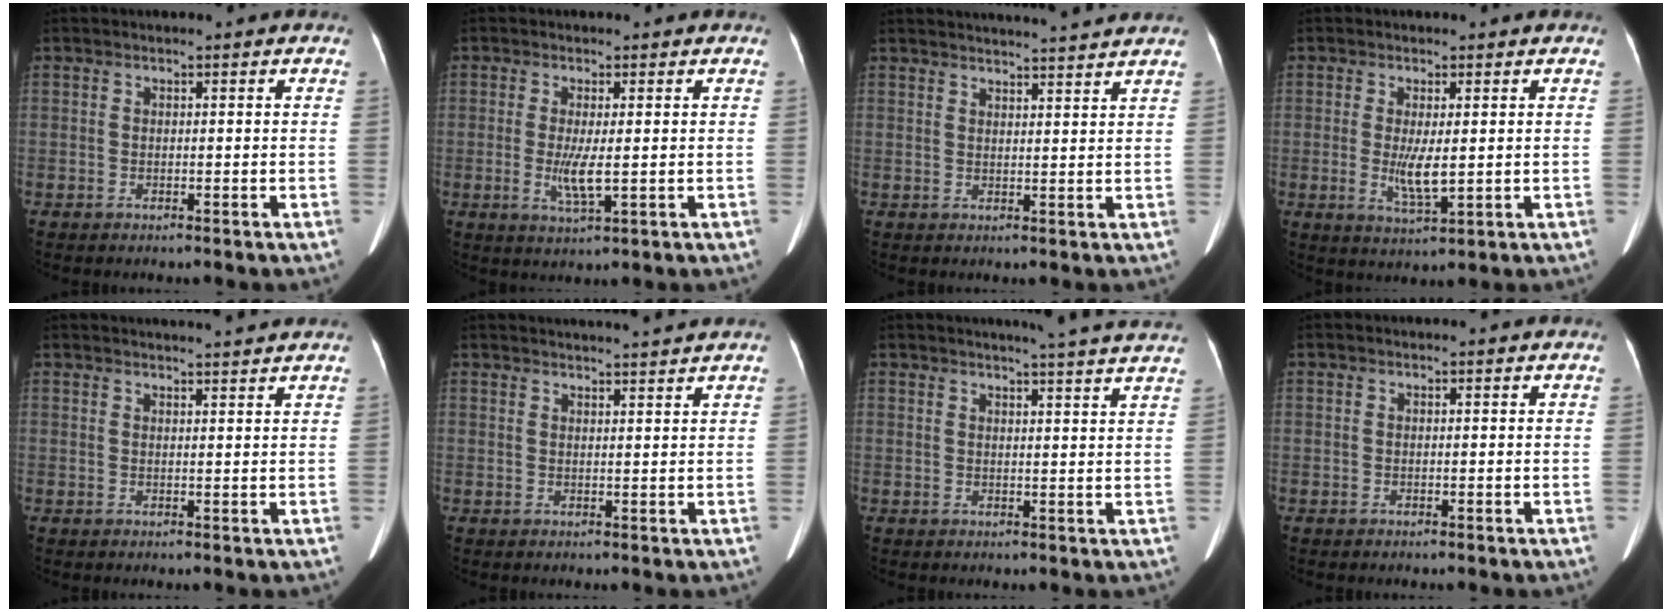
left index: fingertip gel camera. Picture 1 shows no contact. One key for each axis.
{"total": 4.0, "fx": -0.3, "fy": 0.6, "fz": 4.0, "tx": -0.083, "ty": -0.012, "tz": 0.000}
{"total": 11.3, "fx": 10.8, "fy": -0.5, "fz": 3.2, "tx": -0.048, "ty": 0.008, "tz": 0.132}
{"total": 4.4, "fx": 0.0, "fy": 0.9, "fz": 4.3, "tx": -0.085, "ty": -0.013, "tz": 0.007}
{"total": 6.8, "fx": 6.5, "fy": -0.2, "fz": 2.1, "tx": -0.030, "ty": 0.017, "tz": 0.073}
{"total": 7.9, "fx": 7.5, "fy": -0.8, "fz": 2.2, "tx": -0.030, "ty": 0.014, "tz": 0.090}
{"total": 12.5, "fx": 11.5, "fy": -0.5, "fz": 4.9, "tx": -0.064, "ty": -0.022, "tz": 0.119}
{"total": 0.8, "fx": 0.7, "fy": 0.1, "fz": 0.2, "tx": -0.011, "ty": 0.003, "tz": 0.005}